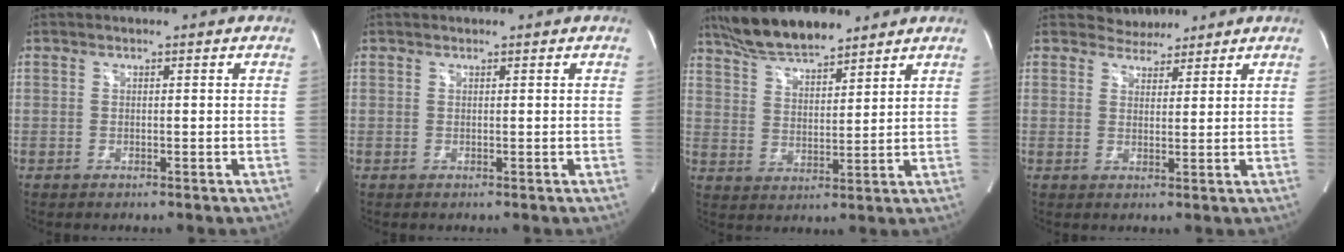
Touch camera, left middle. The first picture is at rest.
{"total": 0.0}
{"total": 10.6, "force": [9.0, 2.4, 5.1], "torque": [-0.097, 0.013, 0.165]}
{"total": 3.2, "force": [2.9, 1.3, -0.1], "torque": [0.003, 0.008, 0.049]}